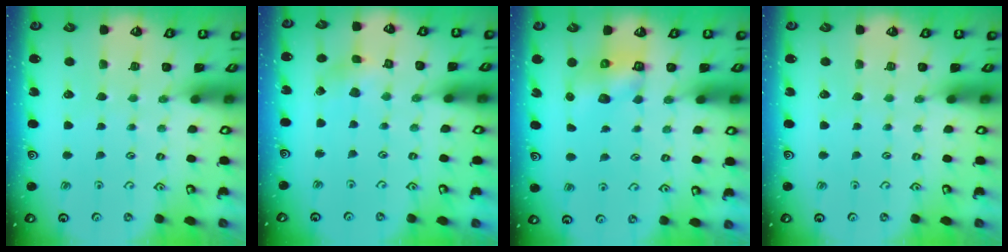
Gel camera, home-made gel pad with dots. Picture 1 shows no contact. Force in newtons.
{"total": 2.0, "press": 2.0, "slide": 0.3}
{"total": 7.4, "press": 7.3, "slide": 1.1}
{"total": 0.0}